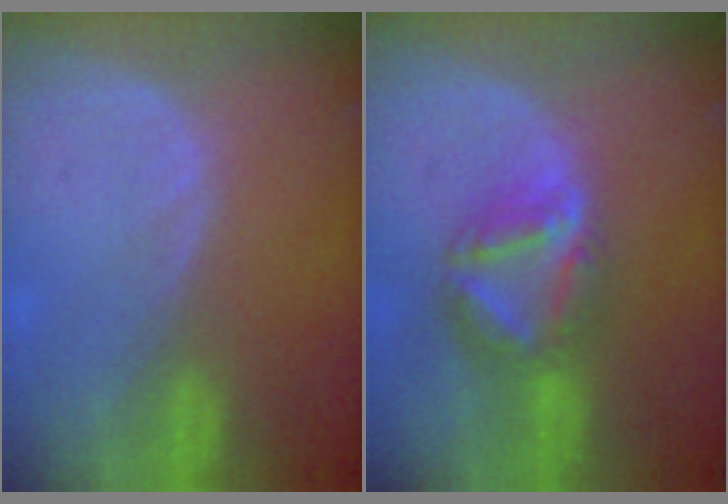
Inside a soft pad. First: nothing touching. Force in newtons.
{"total": 7.5, "press": 6.6, "slide": 3.4}